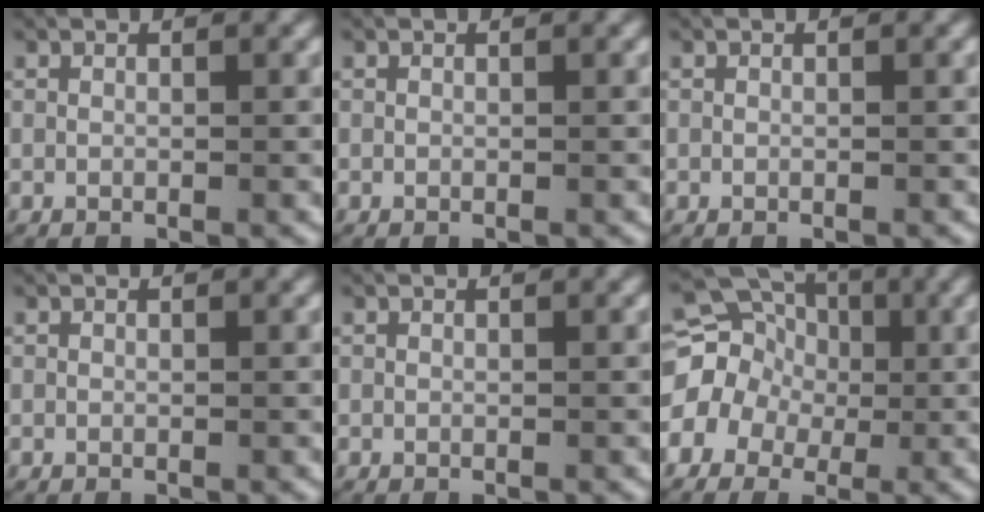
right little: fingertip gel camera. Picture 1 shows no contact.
{"total": 0.0}
{"total": 0.0}
{"total": 0.0}
{"total": 0.0}
{"total": 13.5, "force": [1.8, 12.1, 5.7], "torque": [-0.144, -0.019, 0.018]}